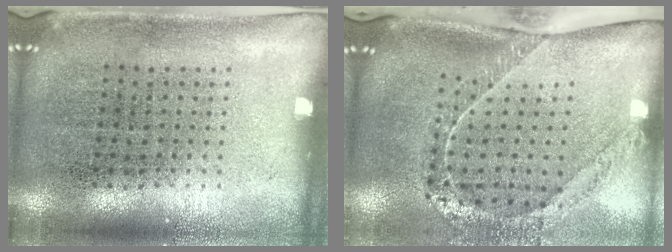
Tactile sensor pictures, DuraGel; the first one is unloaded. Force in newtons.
{"total": 1.8, "press": 1.5, "slide": 1.1}